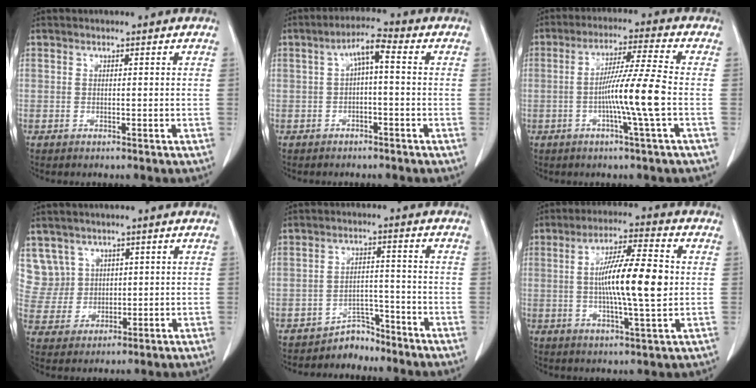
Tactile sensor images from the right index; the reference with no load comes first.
{"total": 4.4, "force": [0.2, 1.0, 4.3], "torque": [-0.076, 0.021, 0.002]}
{"total": 9.1, "force": [-2.0, -1.6, 8.7], "torque": [-0.160, -0.003, -0.038]}
{"total": 6.9, "force": [3.5, 5.9, -0.4], "torque": [0.005, 0.015, 0.086]}
{"total": 4.1, "force": [-3.7, 1.7, -0.4], "torque": [0.010, 0.013, -0.058]}
{"total": 12.3, "force": [0.4, 1.3, 12.2], "torque": [-0.215, 0.003, 0.004]}